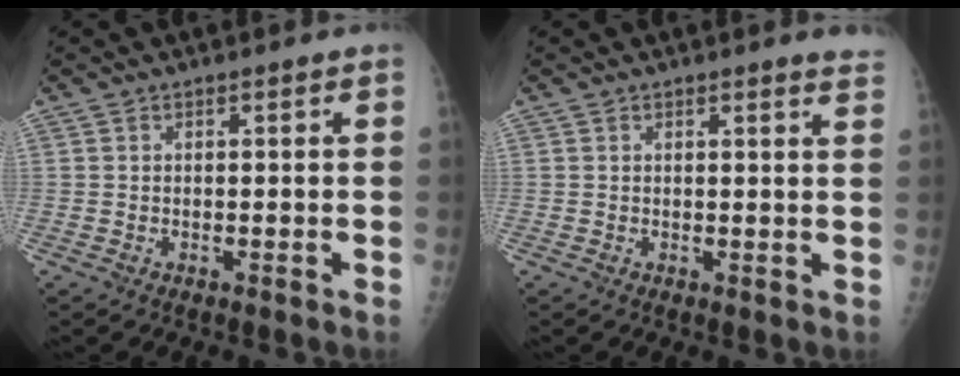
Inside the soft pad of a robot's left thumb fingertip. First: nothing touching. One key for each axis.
{"total": 3.2, "fx": 2.8, "fy": 0.0, "fz": 1.5, "tx": -0.018, "ty": -0.015, "tz": 0.021}